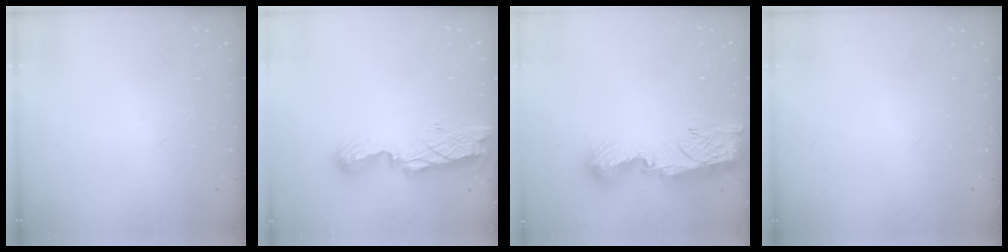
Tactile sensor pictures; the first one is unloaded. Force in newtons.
{"total": 8.1, "press": 8.1, "slide": 0.7}
{"total": 15.7, "press": 15.6, "slide": 1.3}
{"total": 0.0}